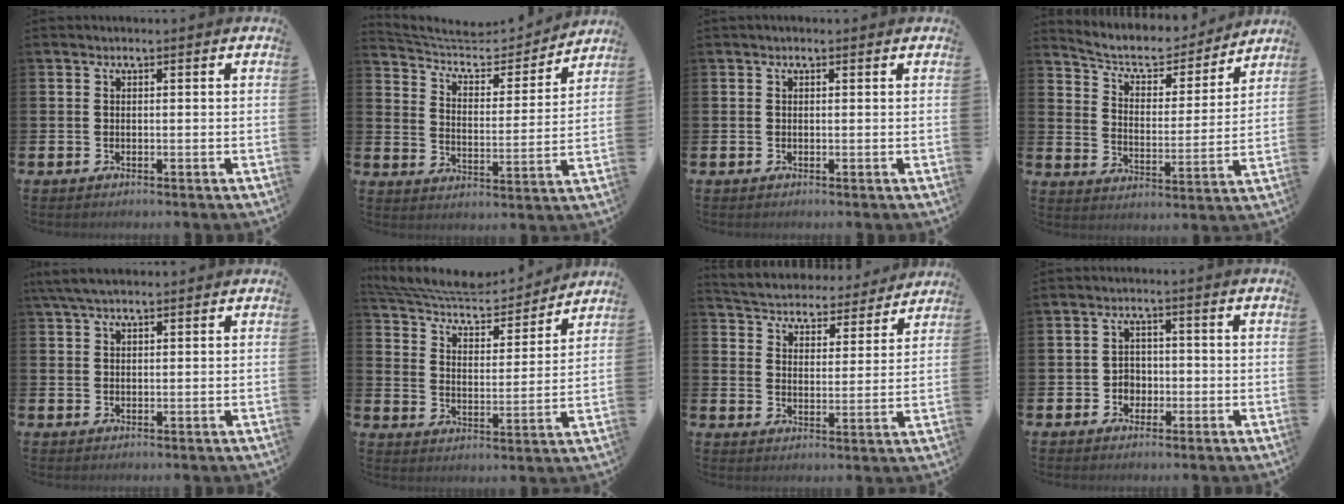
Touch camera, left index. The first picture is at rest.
{"total": 6.6, "force": [5.8, 2.4, 2.0], "torque": [-0.071, -0.043, 0.096]}
{"total": 0.0}
{"total": 6.4, "force": [5.7, 2.4, 1.6], "torque": [-0.057, -0.043, 0.093]}
{"total": 3.8, "force": [3.0, 1.1, 2.0], "torque": [-0.042, 0.001, 0.054]}
{"total": 8.2, "force": [7.7, 1.9, 2.2], "torque": [-0.074, -0.062, 0.131]}
{"total": 4.9, "force": [4.7, 1.4, 0.1], "torque": [-0.024, -0.045, 0.076]}
{"total": 2.7, "force": [-0.9, 2.4, 0.8], "torque": [-0.011, 0.002, -0.025]}